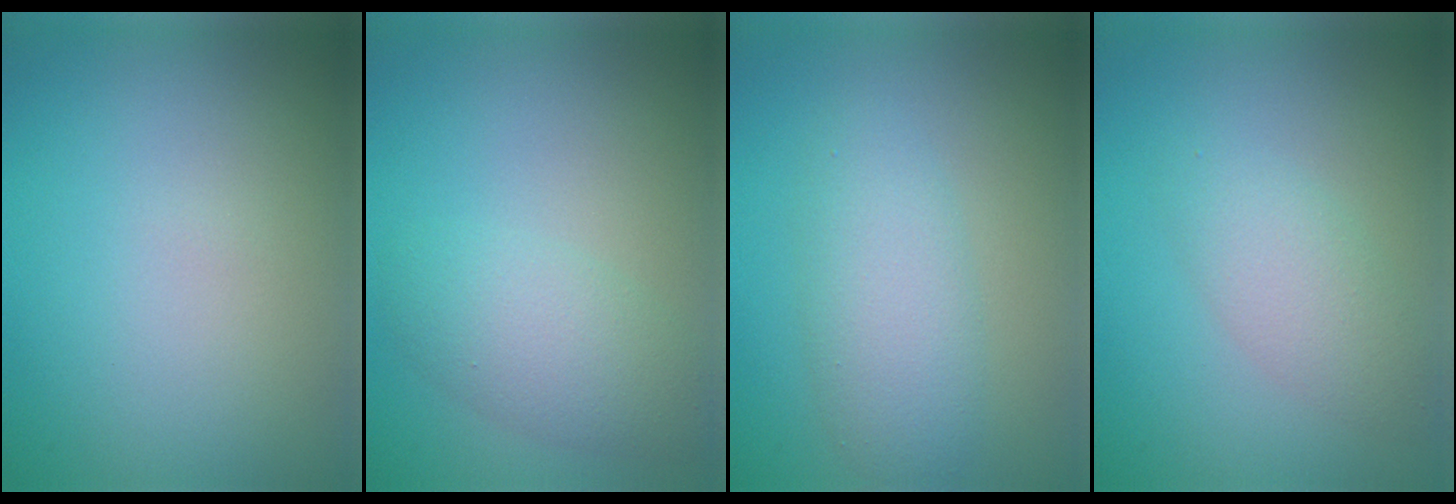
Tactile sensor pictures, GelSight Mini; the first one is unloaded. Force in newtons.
{"total": 3.9, "press": 3.9, "slide": 0.2}
{"total": 3.9, "press": 3.9, "slide": 0.3}
{"total": 2.8, "press": 2.8, "slide": 0.2}